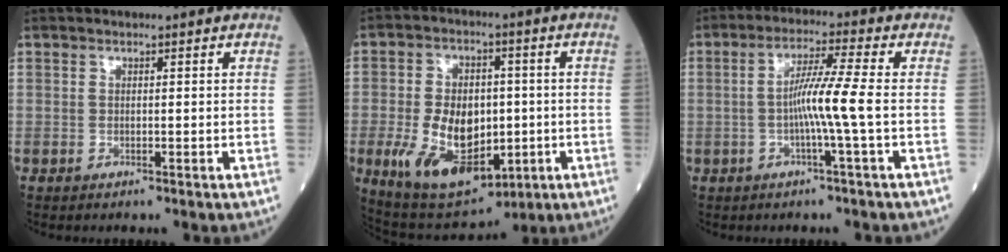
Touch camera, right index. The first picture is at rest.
{"total": 15.2, "force": [-3.2, 8.4, 12.2], "torque": [-0.219, -0.004, -0.037]}
{"total": 6.8, "force": [-1.0, -1.4, 6.5], "torque": [-0.123, 0.006, -0.022]}